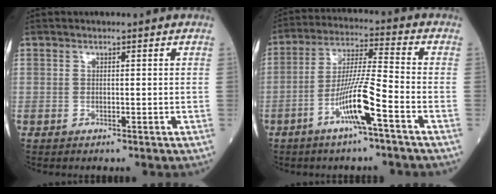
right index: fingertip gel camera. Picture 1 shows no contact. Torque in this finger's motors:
{"motor_torque": [1.48, -0.56, 0.72, 0.21]}